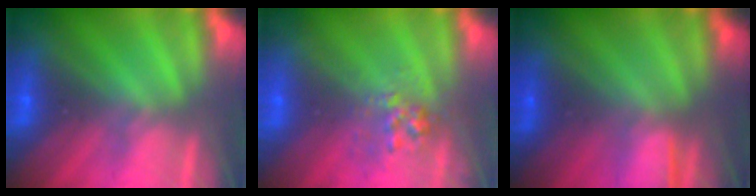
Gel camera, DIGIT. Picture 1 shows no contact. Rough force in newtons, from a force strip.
{"total": 2.9}
{"total": 1.4}